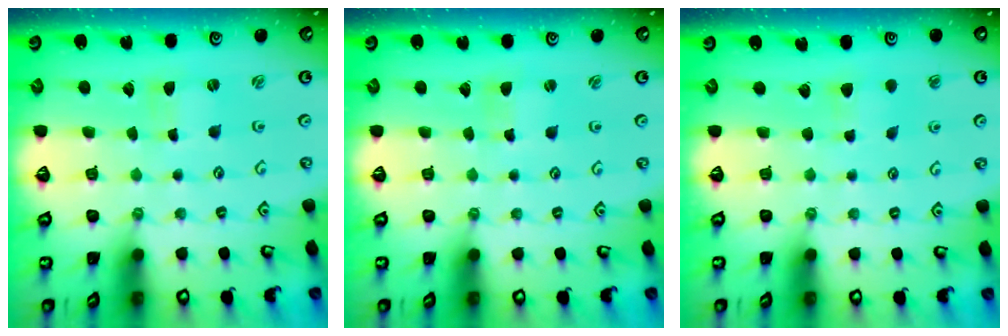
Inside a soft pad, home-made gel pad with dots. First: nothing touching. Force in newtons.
{"total": 1.5, "press": 1.4, "slide": 0.3}
{"total": 3.7, "press": 3.6, "slide": 0.4}